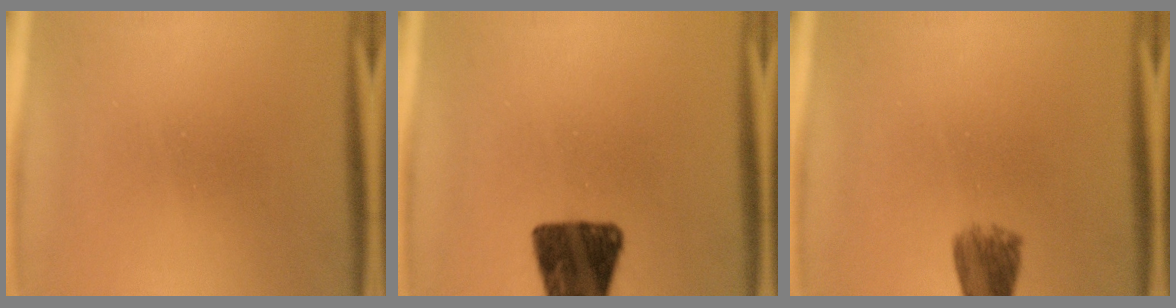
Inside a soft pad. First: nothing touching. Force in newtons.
{"total": 13.4}
{"total": 4.6}